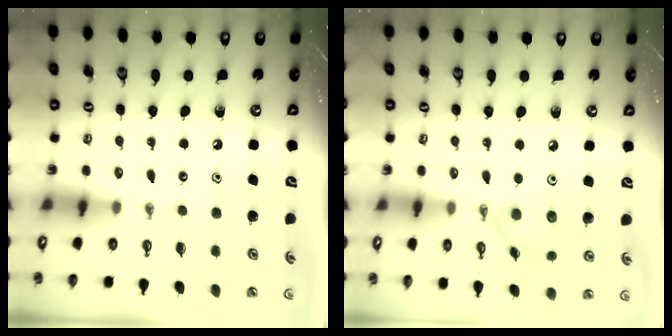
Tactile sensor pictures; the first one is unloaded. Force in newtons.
{"total": 8.5, "press": 8.4, "slide": 1.1}